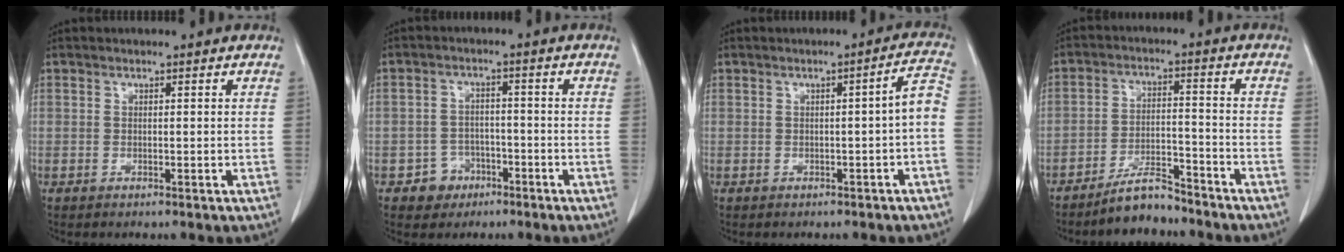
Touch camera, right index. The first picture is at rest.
{"total": 4.4, "force": [-2.3, 3.7, 0.3], "torque": [0.002, 0.015, -0.033]}
{"total": 4.1, "force": [-1.3, 0.2, 3.9], "torque": [-0.044, 0.013, -0.017]}
{"total": 6.3, "force": [-5.7, 1.6, 2.2], "torque": [-0.039, -0.002, -0.102]}